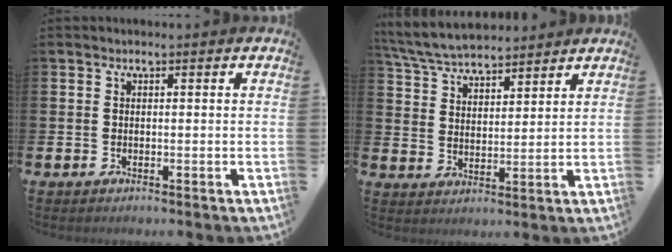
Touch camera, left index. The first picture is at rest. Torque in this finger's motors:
{"motor_torque": [0.88, -0.98, 0.29, 0.19]}